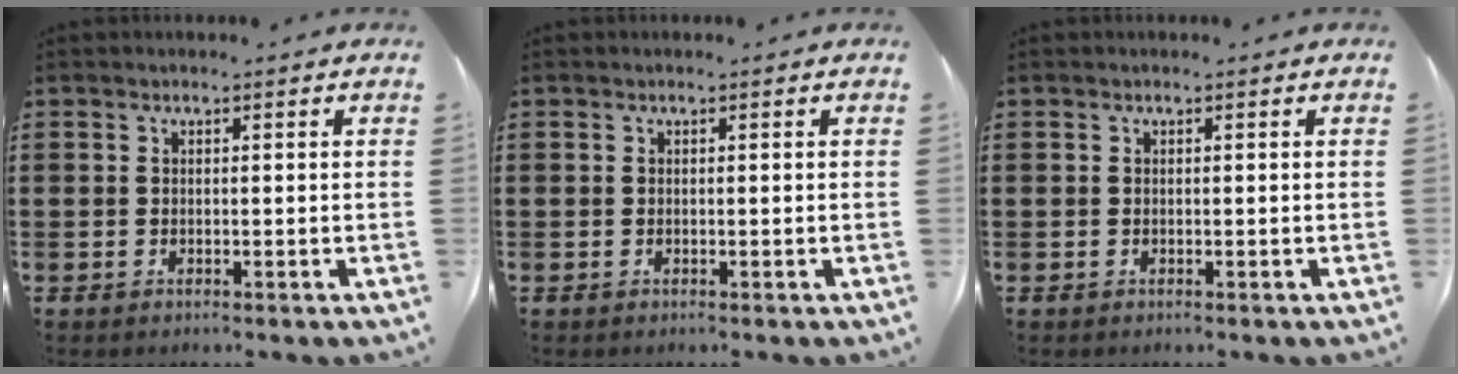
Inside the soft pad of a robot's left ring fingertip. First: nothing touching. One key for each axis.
{"total": 0.0}
{"total": 0.0}